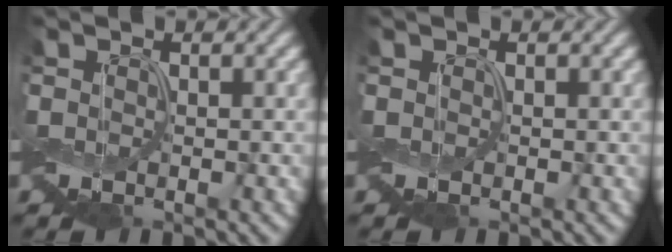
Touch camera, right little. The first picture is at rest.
{"total": 0.0}